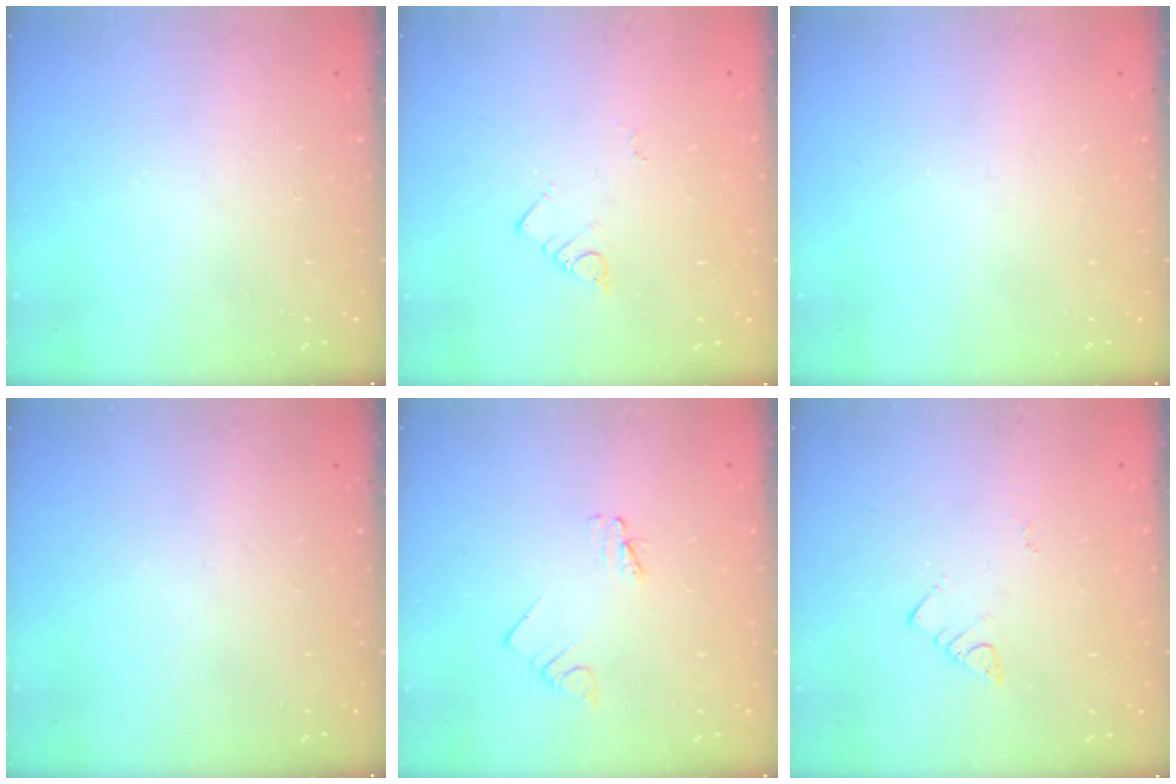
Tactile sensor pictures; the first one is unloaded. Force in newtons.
{"total": 2.7, "press": 2.7, "slide": 0.6}
{"total": 0.0}
{"total": 0.0}
{"total": 1.6, "press": 1.6, "slide": 0.2}
{"total": 2.7, "press": 2.7, "slide": 0.6}